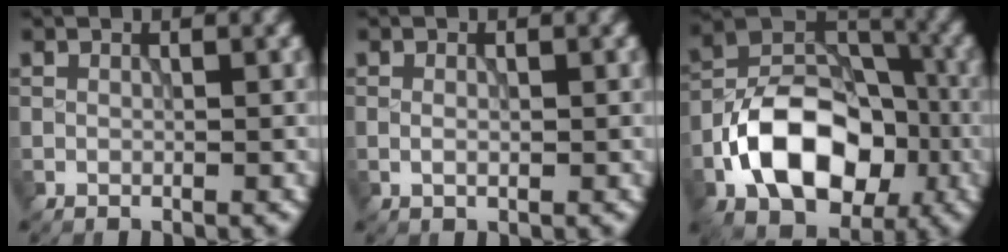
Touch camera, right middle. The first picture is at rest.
{"total": 0.8, "force": [-0.1, 0.4, 0.7], "torque": [-0.015, -0.002, -0.001]}
{"total": 11.0, "force": [-4.0, 7.3, 7.3], "torque": [-0.123, 0.008, -0.077]}